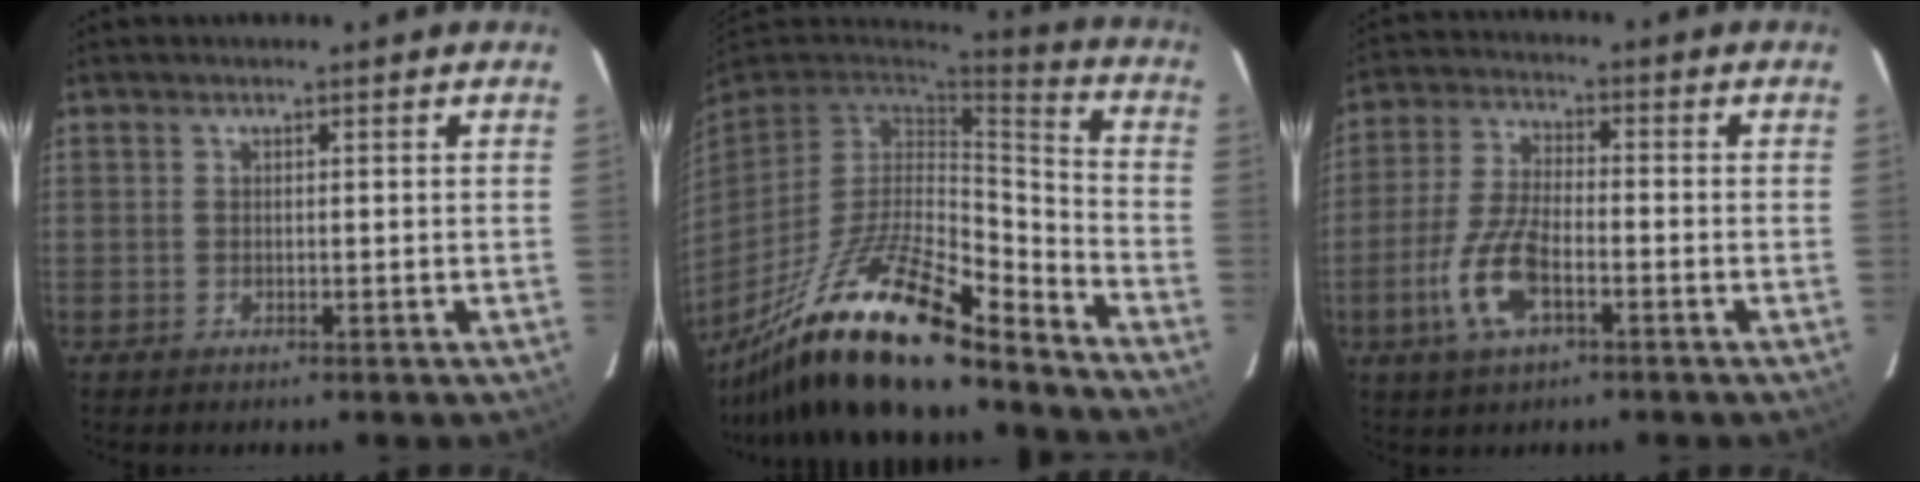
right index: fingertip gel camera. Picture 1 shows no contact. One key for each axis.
{"total": 24.4, "fx": -16.9, "fy": 6.2, "fz": 16.4, "tx": -0.317, "ty": -0.033, "tz": -0.296}
{"total": 10.3, "fx": -4.2, "fy": 4.0, "fz": 8.4, "tx": -0.185, "ty": -0.003, "tz": -0.081}